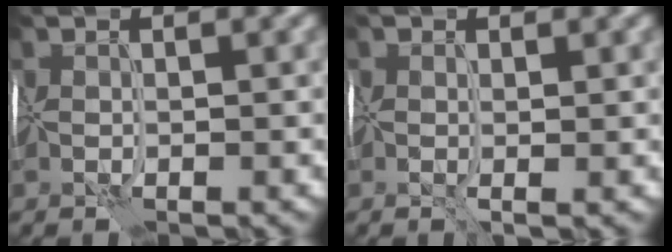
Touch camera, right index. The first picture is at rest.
{"total": 0.9, "force": [0.2, 0.5, 0.7], "torque": [-0.016, 0.001, 0.002]}